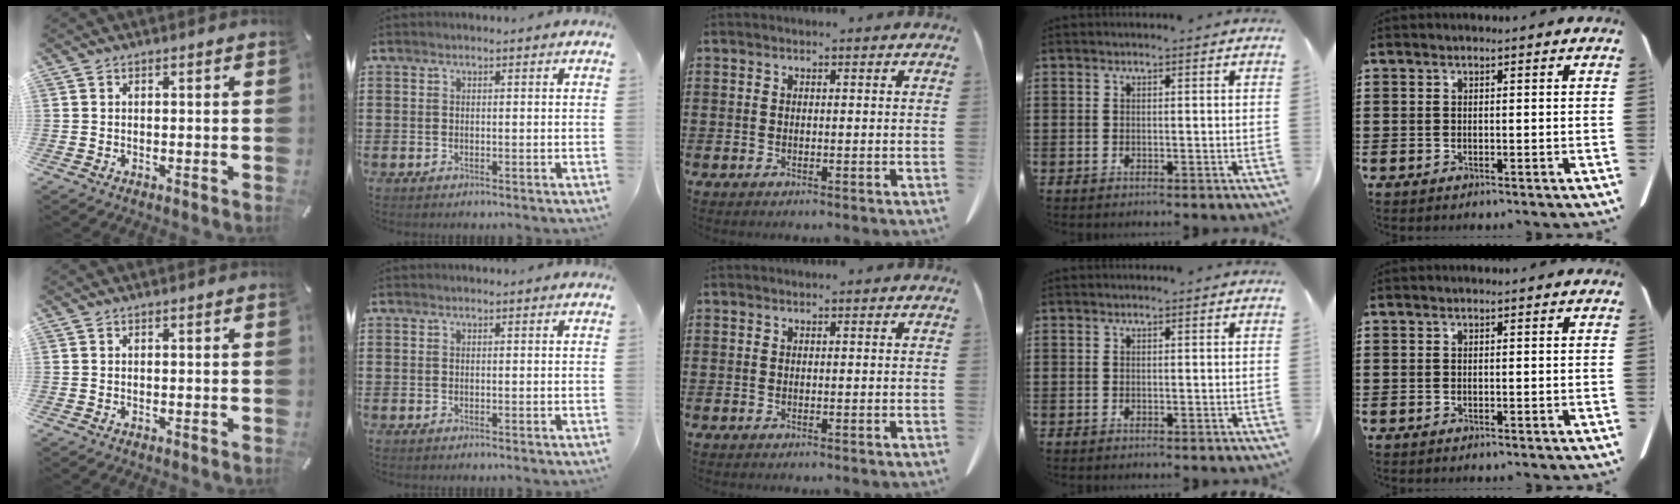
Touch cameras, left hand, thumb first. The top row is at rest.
{}